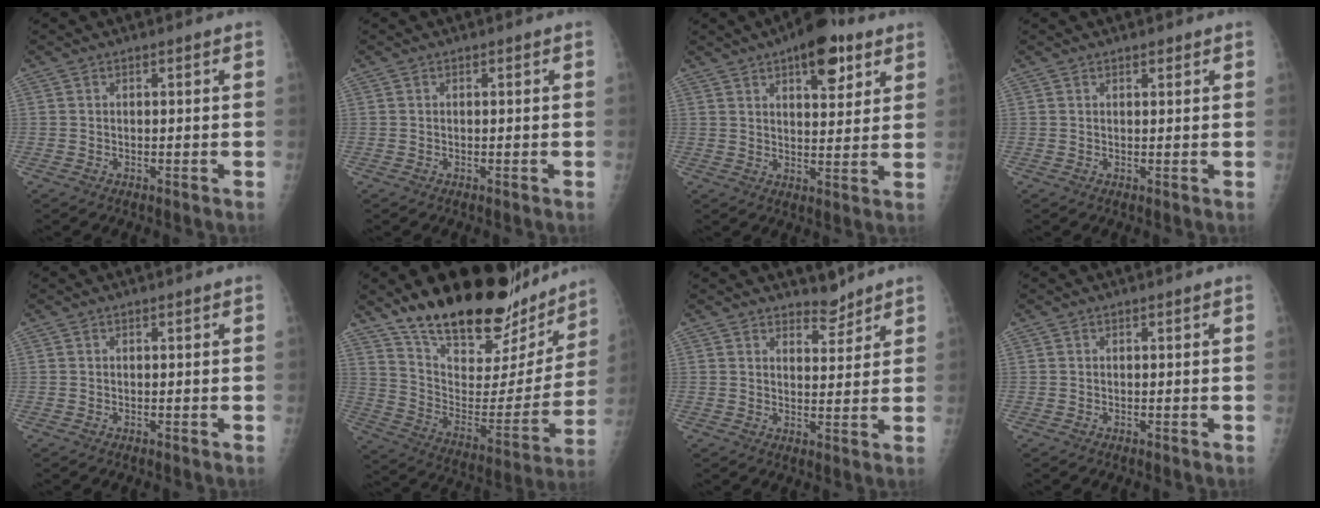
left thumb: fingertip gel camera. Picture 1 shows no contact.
{"total": 0.0}
{"total": 11.2, "force": [6.3, 4.8, 8.0], "torque": [-0.083, -0.024, 0.086]}
{"total": 1.1, "force": [0.9, 0.4, 0.5], "torque": [-0.005, -0.005, 0.012]}
{"total": 0.0}
{"total": 29.4, "force": [22.2, 11.4, 15.5], "torque": [-0.209, -0.087, 0.342]}
{"total": 3.7, "force": [3.4, 1.4, 0.6], "torque": [0.008, -0.029, 0.054]}
{"total": 0.0}